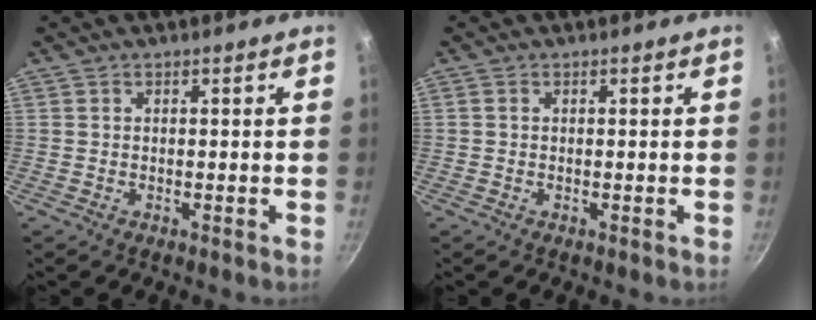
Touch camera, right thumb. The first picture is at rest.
{"total": 0.5, "force": [0.1, 0.4, 0.3], "torque": [-0.005, 0.003, 0.001]}